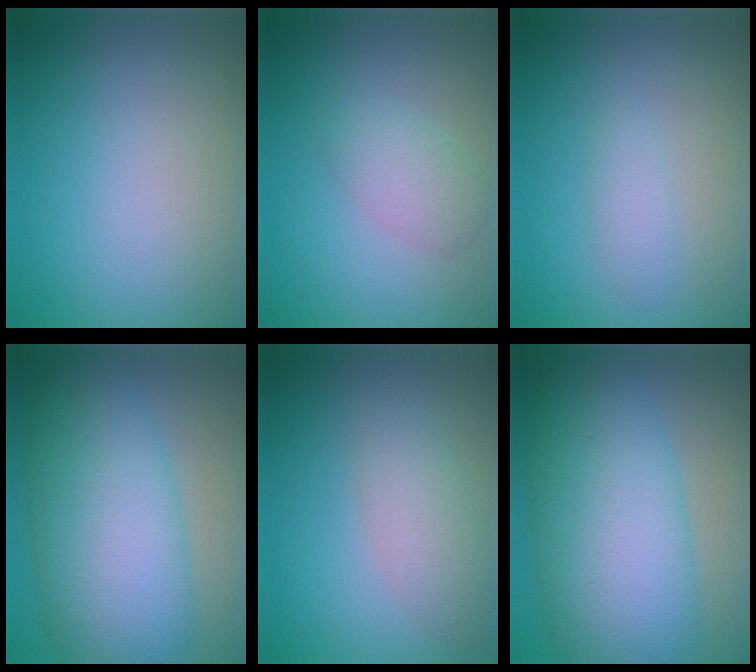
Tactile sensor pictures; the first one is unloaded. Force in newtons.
{"total": 2.4, "press": 2.4, "slide": 0.1}
{"total": 1.3, "press": 1.3, "slide": 0.1}
{"total": 10.4, "press": 10.4, "slide": 0.2}
{"total": 2.8, "press": 2.8, "slide": 0.2}
{"total": 11.8, "press": 11.8, "slide": 0.2}